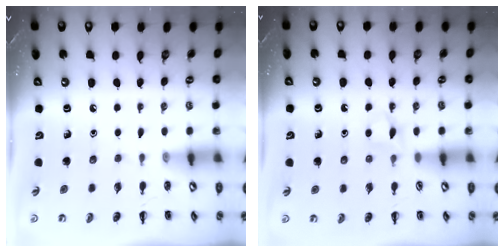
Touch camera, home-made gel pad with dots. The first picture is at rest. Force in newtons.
{"total": 3.0, "press": 2.8, "slide": 1.2}